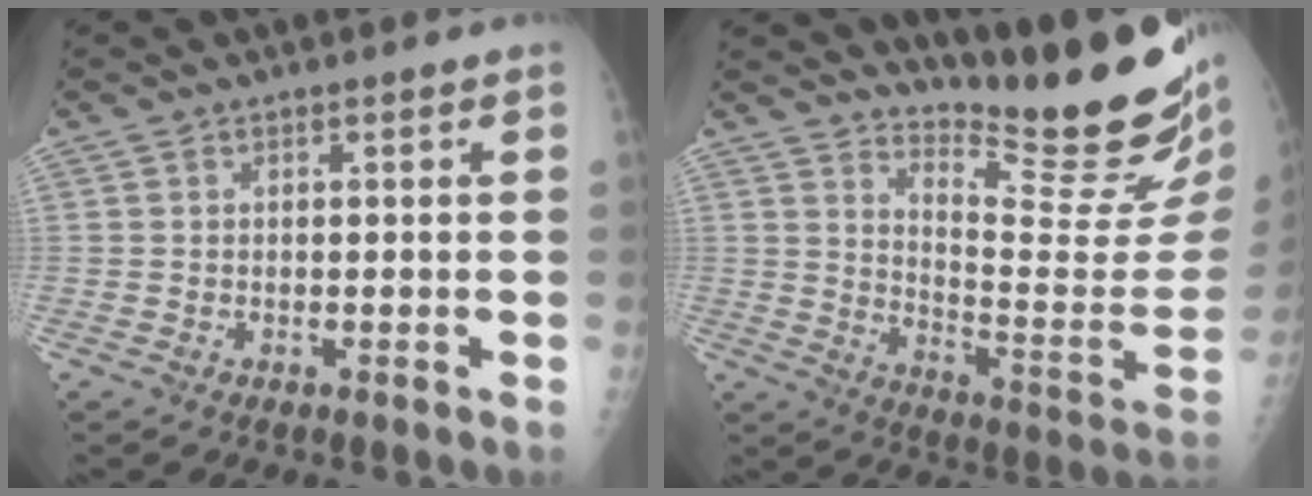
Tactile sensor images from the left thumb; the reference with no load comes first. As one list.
[{"total": 21.9, "force": [17.7, 2.9, 12.5], "torque": [-0.161, -0.167, 0.252]}]